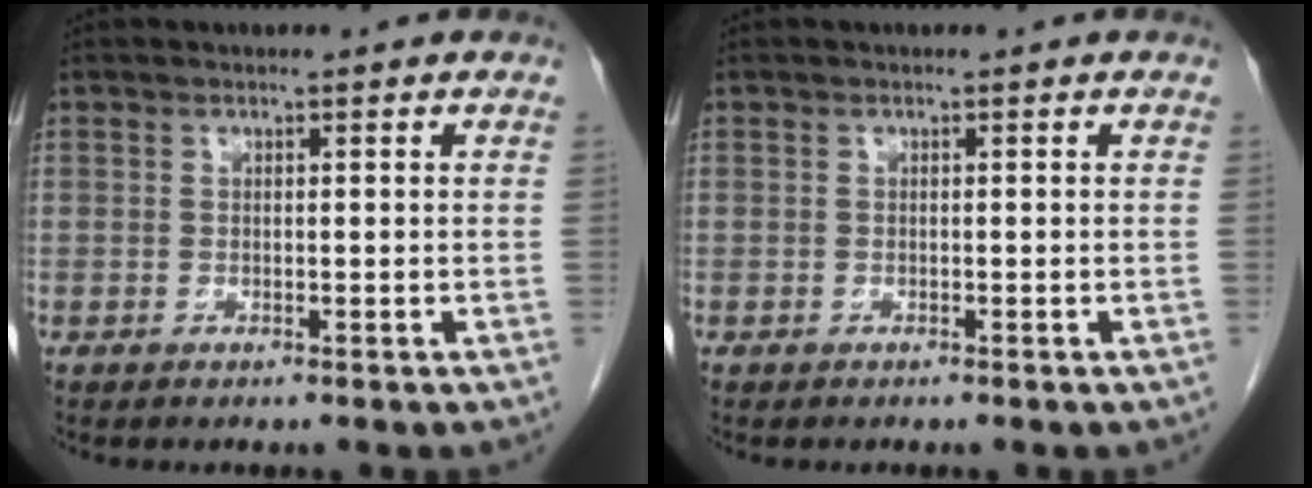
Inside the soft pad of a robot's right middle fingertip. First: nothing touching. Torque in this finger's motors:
{"motor_torque": [0.20, -0.07, 0.04, 0.01]}